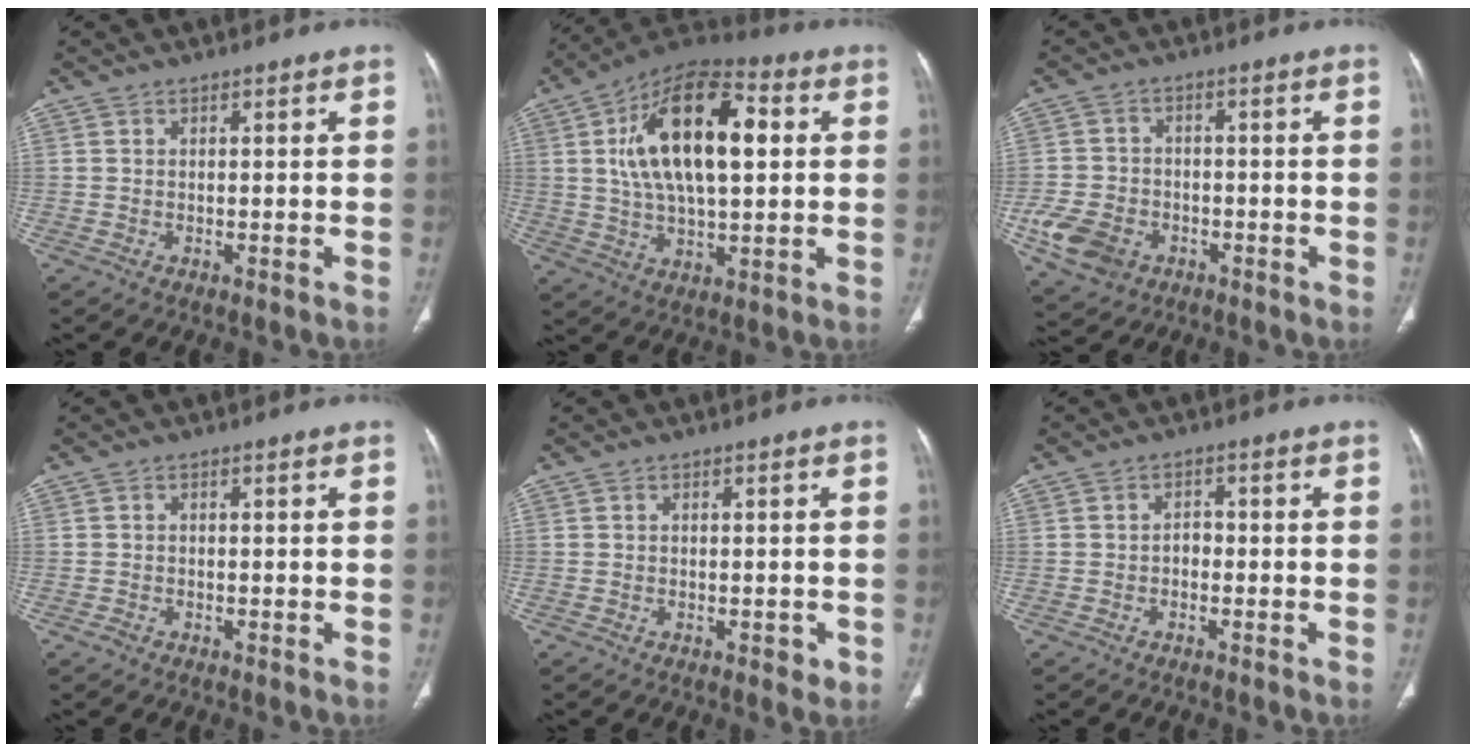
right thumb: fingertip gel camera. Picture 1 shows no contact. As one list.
[{"total": 20.6, "force": [4.1, 9.9, 17.6], "torque": [-0.282, 0.014, 0.061]}, {"total": 8.9, "force": [-3.5, 6.9, 4.4], "torque": [-0.081, 0.016, -0.055]}, {"total": 1.1, "force": [-0.7, 0.7, 0.3], "torque": [-0.006, 0.001, -0.016]}, {"total": 1.9, "force": [-0.7, 1.1, 1.4], "torque": [-0.009, 0.000, -0.007]}, {"total": 1.8, "force": [-0.7, 1.3, 1.0], "torque": [-0.008, 0.008, -0.017]}]